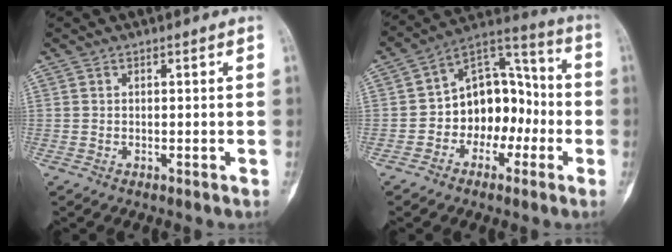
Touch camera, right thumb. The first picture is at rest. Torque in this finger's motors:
{"motor_torque": [0.03, 0.29, 0.67, -0.89, 0.03]}